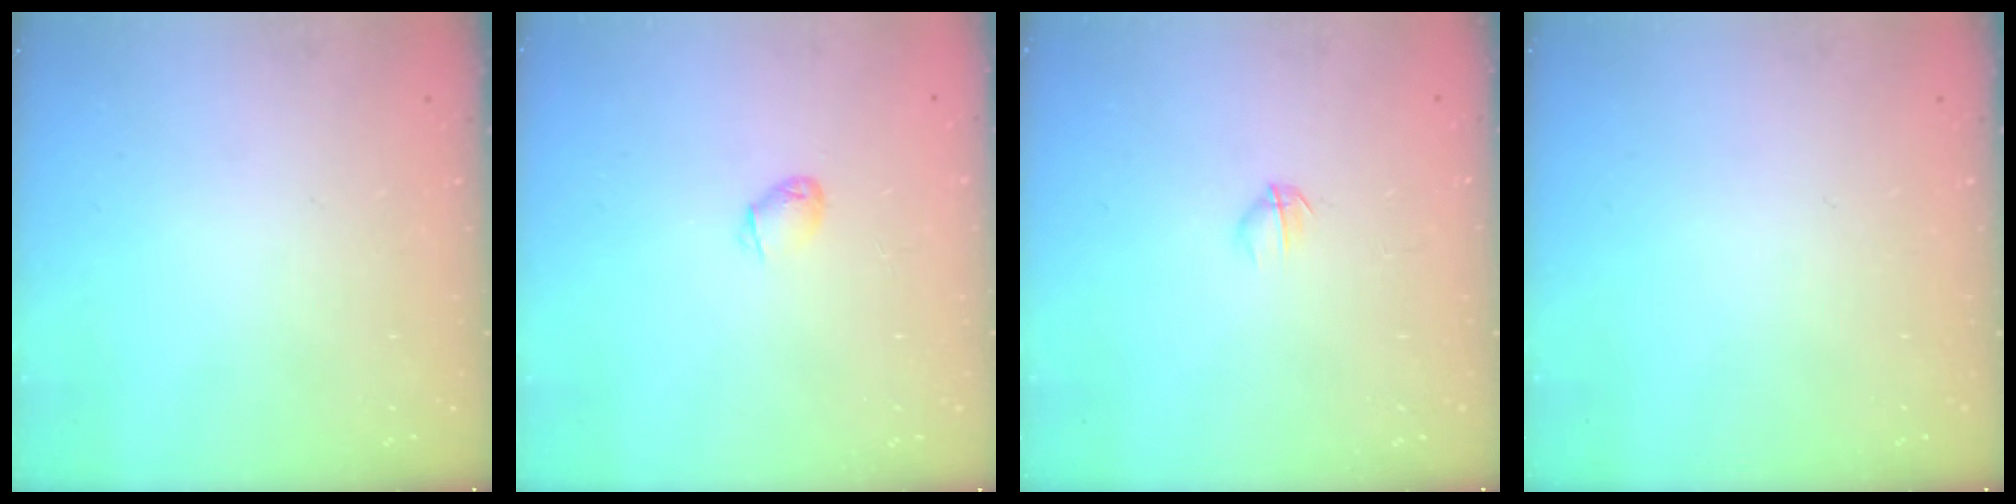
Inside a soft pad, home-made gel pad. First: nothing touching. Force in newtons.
{"total": 2.3, "press": 2.3, "slide": 0.5}
{"total": 2.8, "press": 2.7, "slide": 0.9}
{"total": 0.0}